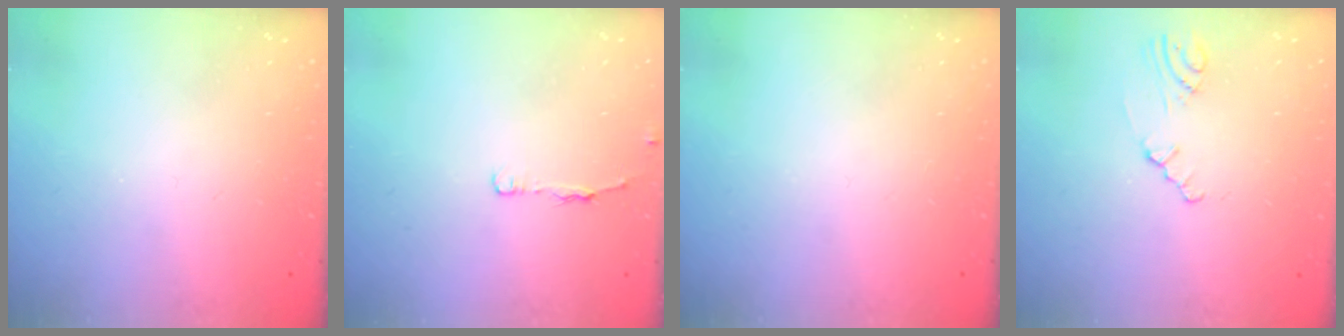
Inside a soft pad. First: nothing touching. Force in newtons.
{"total": 3.8, "press": 3.8, "slide": 0.5}
{"total": 0.0}
{"total": 1.1, "press": 1.1, "slide": 0.4}